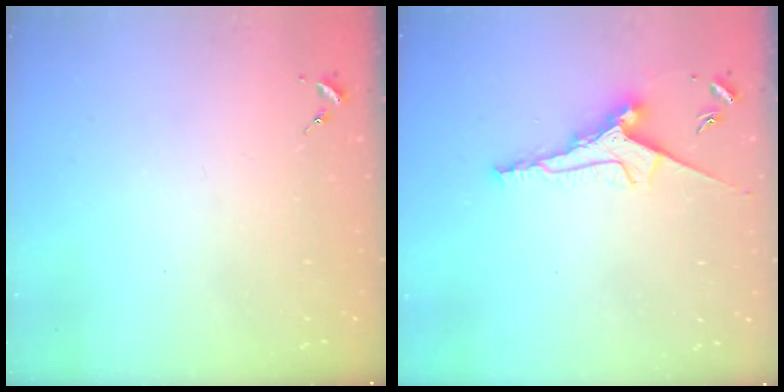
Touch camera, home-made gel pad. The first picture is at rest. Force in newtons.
{"total": 9.5, "press": 9.4, "slide": 0.9}